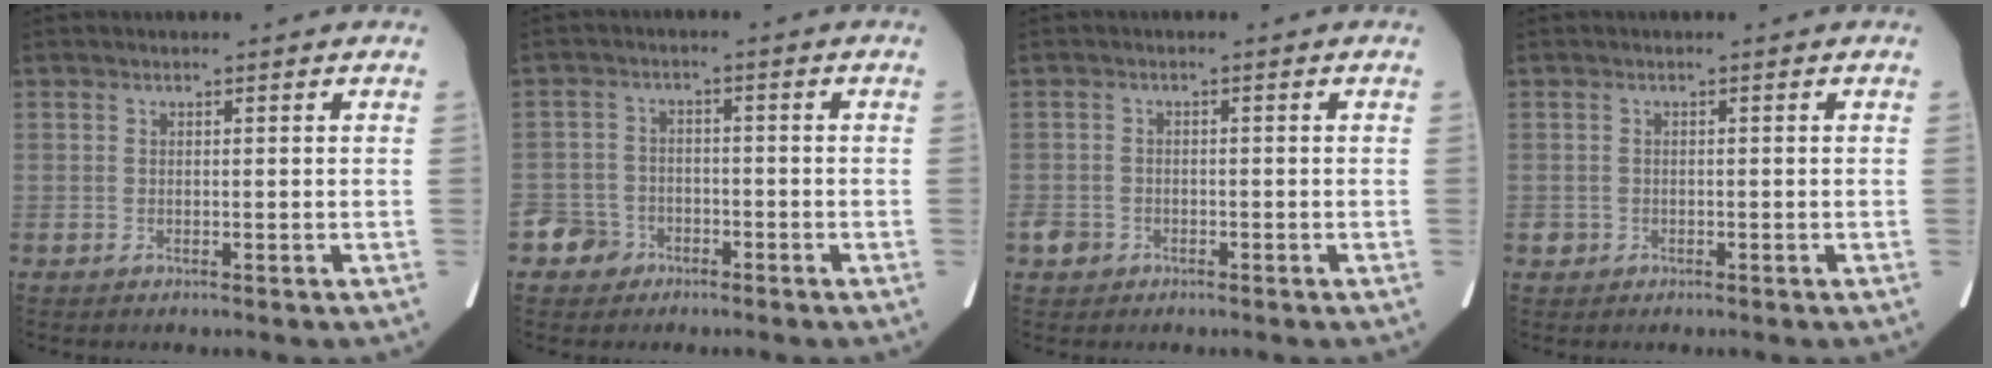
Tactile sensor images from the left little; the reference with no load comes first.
{"total": 4.8, "force": [-3.0, 3.7, 0.7], "torque": [-0.014, 0.009, -0.053]}
{"total": 2.4, "force": [-1.3, 1.9, 0.6], "torque": [-0.015, 0.005, -0.023]}
{"total": 0.9, "force": [-0.4, 0.9, 0.1], "torque": [-0.003, 0.004, -0.004]}